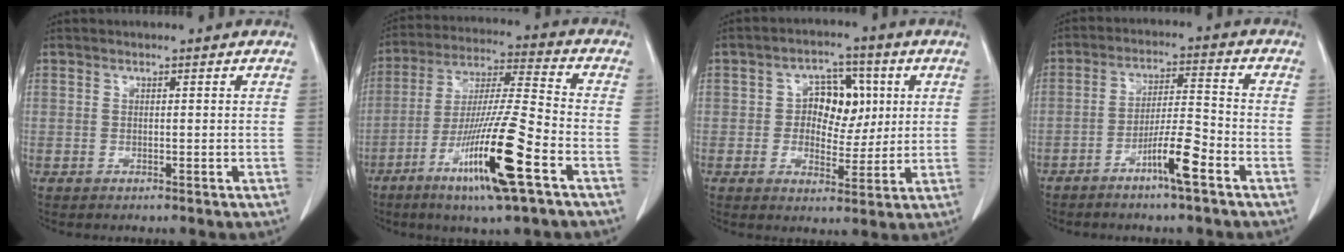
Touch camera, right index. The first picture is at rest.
{"total": 16.7, "force": [-7.7, 0.3, 14.8], "torque": [-0.288, -0.025, -0.137]}
{"total": 8.1, "force": [1.6, 6.0, 5.2], "torque": [-0.066, 0.021, 0.030]}
{"total": 7.2, "force": [-4.1, 0.2, 5.9], "torque": [-0.105, 0.003, -0.074]}